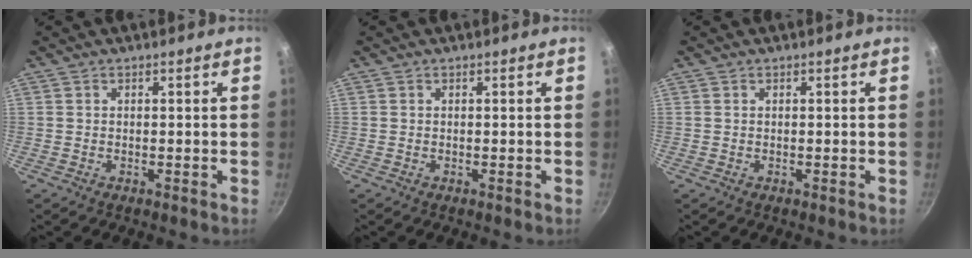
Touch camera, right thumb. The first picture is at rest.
{"total": 0.0}
{"total": 0.0}